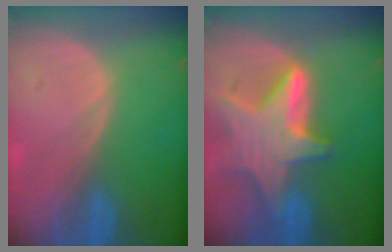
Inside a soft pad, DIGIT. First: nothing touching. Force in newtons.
{"total": 9.3, "press": 9.3, "slide": 0.7}